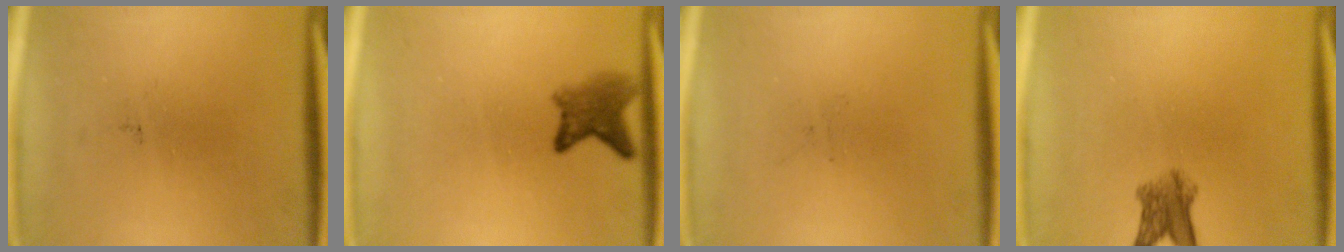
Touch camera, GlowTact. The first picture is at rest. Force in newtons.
{"total": 3.7}
{"total": 0.0}
{"total": 3.8}